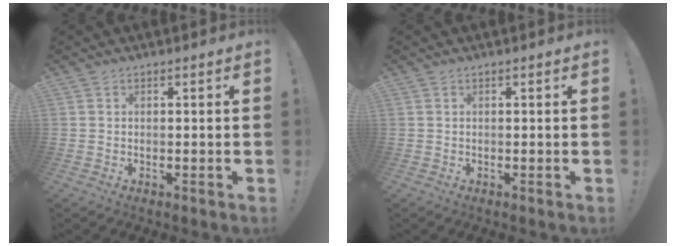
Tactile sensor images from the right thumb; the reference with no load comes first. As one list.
[{"total": 0.0}]